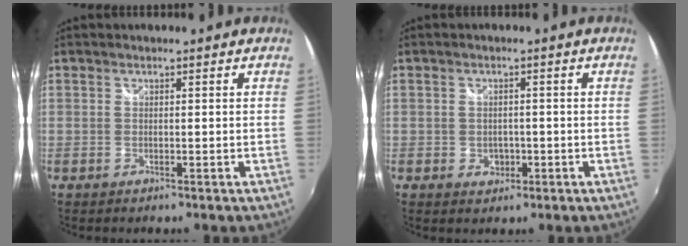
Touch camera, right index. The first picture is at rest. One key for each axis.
{"total": 3.0, "fx": -0.9, "fy": 2.6, "fz": 1.3, "tx": -0.024, "ty": 0.000, "tz": -0.009}